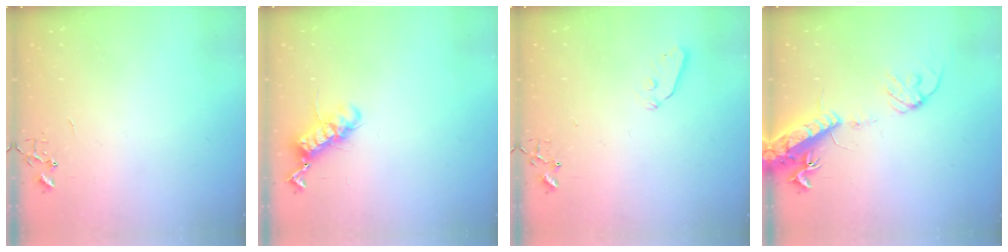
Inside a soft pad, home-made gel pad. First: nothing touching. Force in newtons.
{"total": 11.8, "press": 11.7, "slide": 1.4}
{"total": 3.8, "press": 3.7, "slide": 0.7}
{"total": 16.1, "press": 15.7, "slide": 3.6}